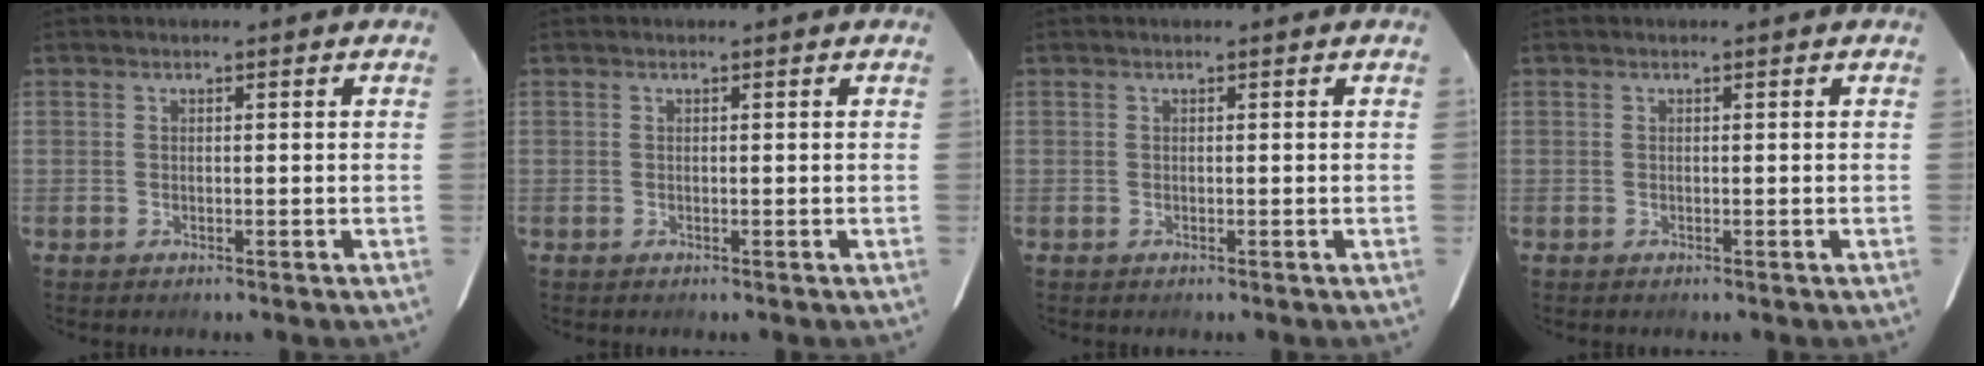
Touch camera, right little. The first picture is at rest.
{"total": 0.0}
{"total": 0.0}
{"total": 0.0}